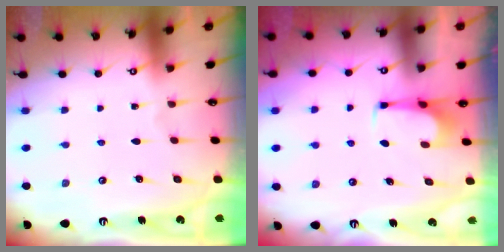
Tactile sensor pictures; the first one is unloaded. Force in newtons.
{"total": 1.0, "press": 0.9, "slide": 0.3}